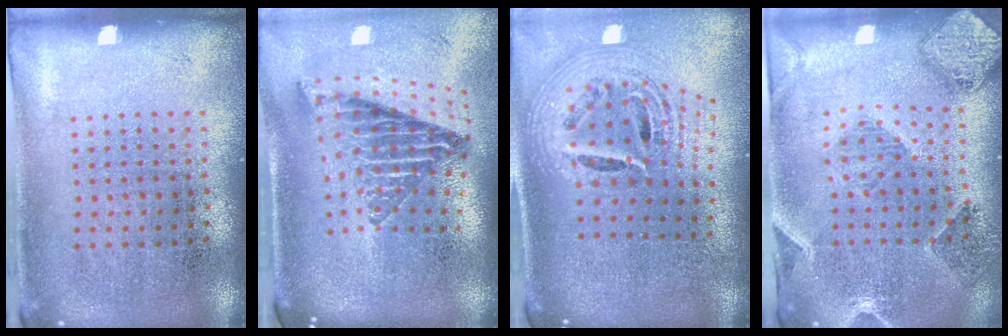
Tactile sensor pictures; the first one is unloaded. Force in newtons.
{"total": 2.5, "press": 1.6, "slide": 1.9}
{"total": 2.7, "press": 1.9, "slide": 1.9}
{"total": 1.5, "press": 1.5, "slide": 0.2}